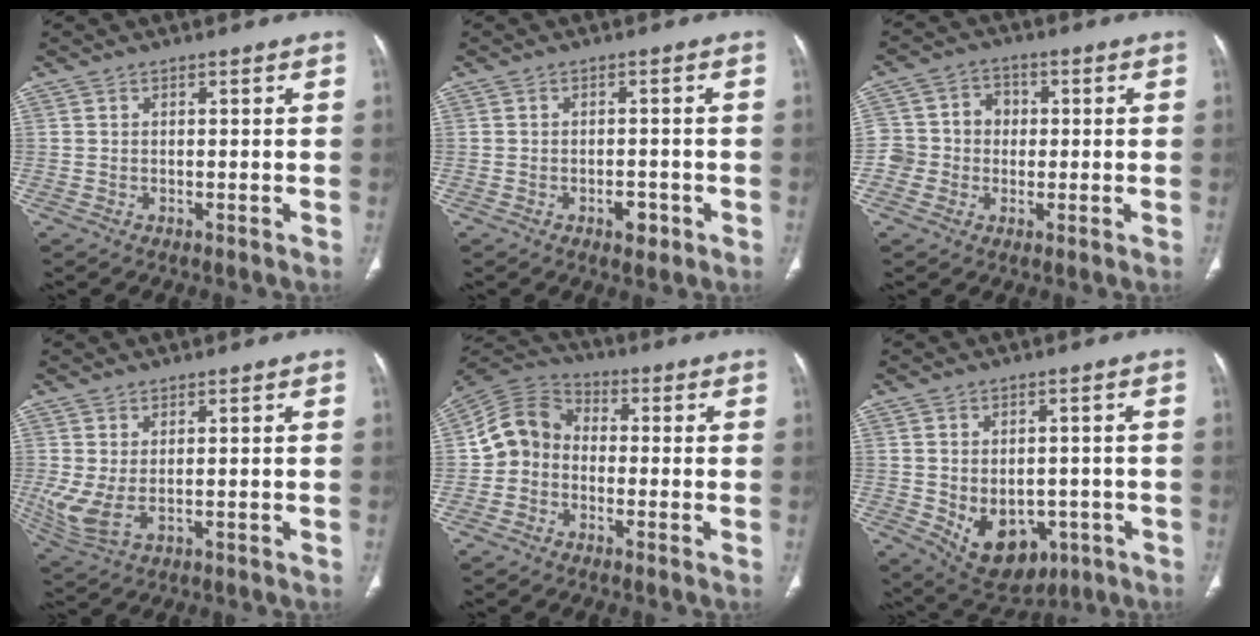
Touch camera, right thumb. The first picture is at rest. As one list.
[{"total": 2.7, "force": [-1.3, 1.5, 1.8], "torque": [-0.012, 0.006, -0.015]}, {"total": 7.9, "force": [-0.7, 7.5, 2.3], "torque": [-0.012, 0.025, -0.019]}, {"total": 5.6, "force": [0.4, 2.4, 5.0], "torque": [-0.128, -0.004, 0.020]}, {"total": 8.5, "force": [-1.6, 7.2, 4.1], "torque": [-0.065, 0.031, -0.048]}, {"total": 11.5, "force": [-3.1, 8.1, 7.5], "torque": [-0.084, 0.004, -0.021]}]